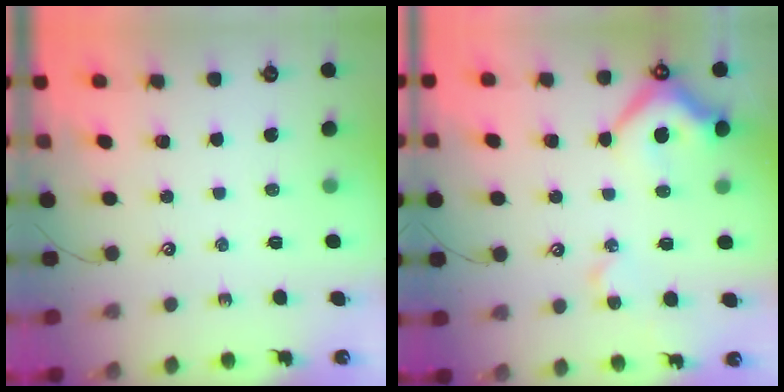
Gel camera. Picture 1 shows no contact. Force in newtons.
{"total": 9.9, "press": 9.8, "slide": 1.4}